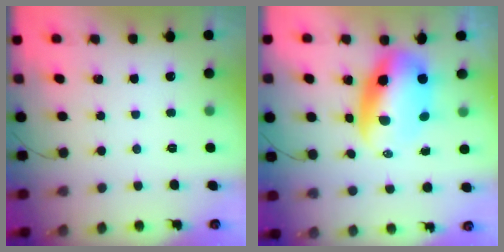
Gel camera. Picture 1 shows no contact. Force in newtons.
{"total": 10.5, "press": 10.1, "slide": 2.8}